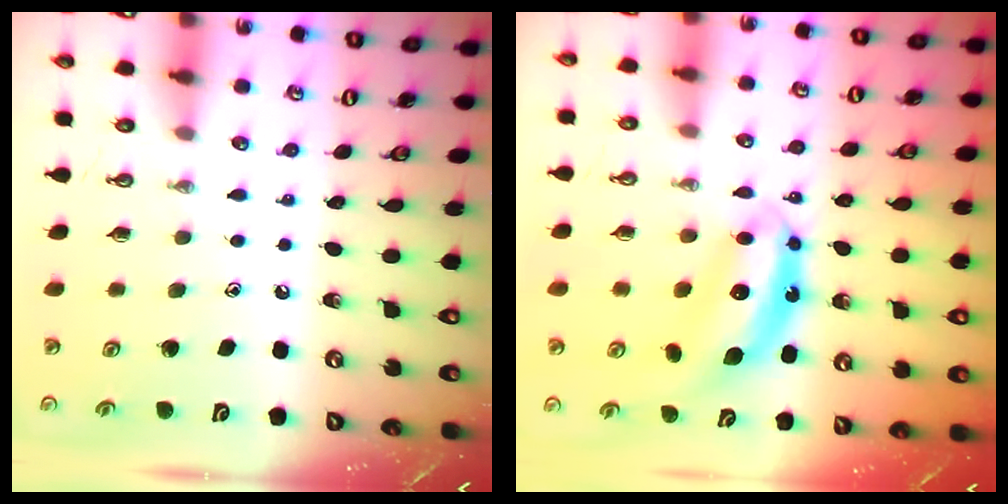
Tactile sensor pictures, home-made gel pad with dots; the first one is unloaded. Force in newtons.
{"total": 7.3, "press": 7.3, "slide": 0.2}